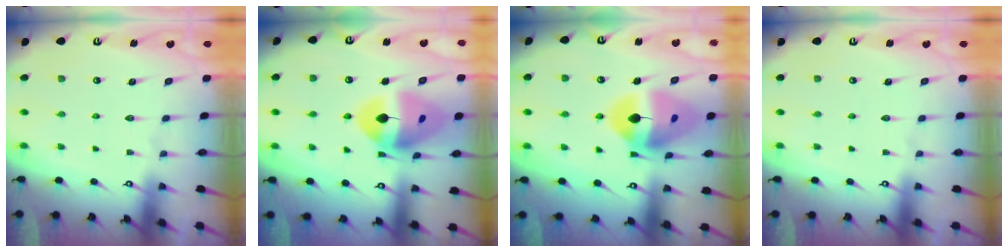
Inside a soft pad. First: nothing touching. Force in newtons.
{"total": 16.2, "press": 16.0, "slide": 2.2}
{"total": 17.0, "press": 16.9, "slide": 1.8}
{"total": 0.0}